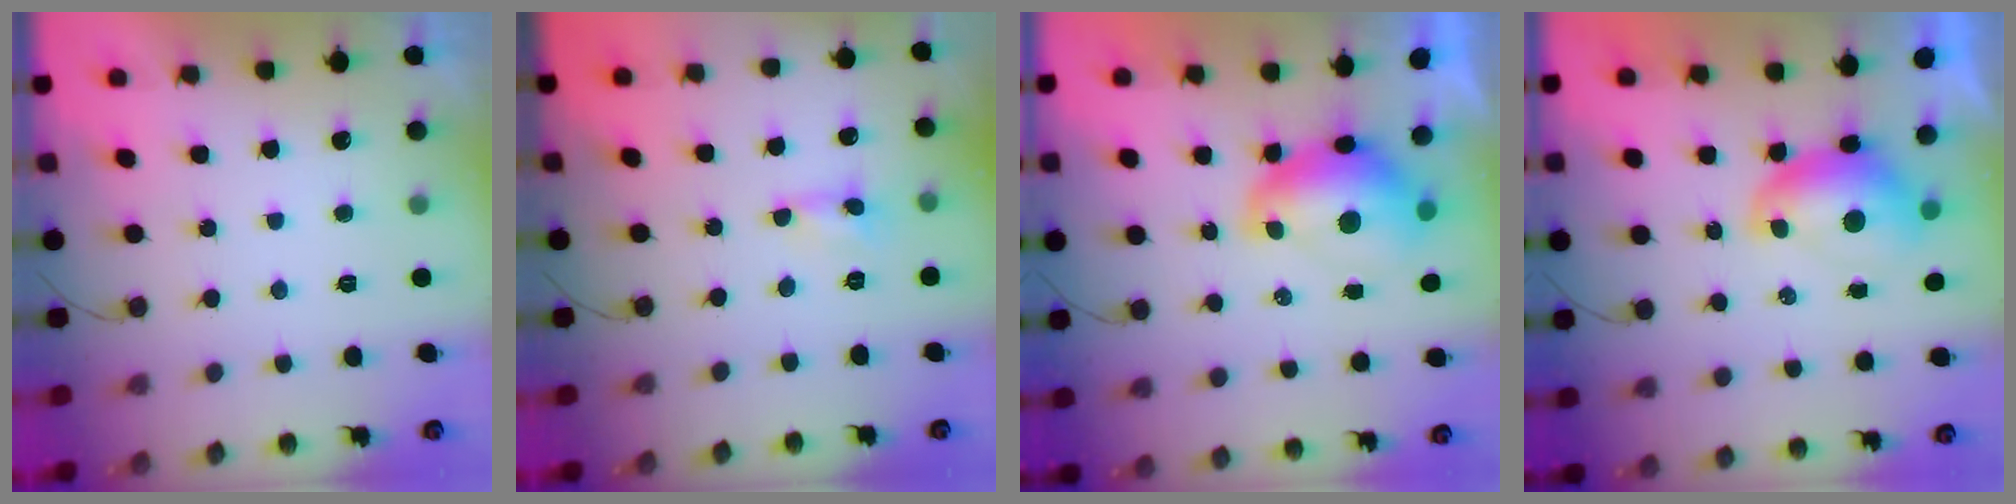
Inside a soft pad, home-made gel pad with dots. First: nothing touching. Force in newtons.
{"total": 0.0}
{"total": 9.8, "press": 9.8, "slide": 1.1}
{"total": 8.0, "press": 8.0, "slide": 0.9}